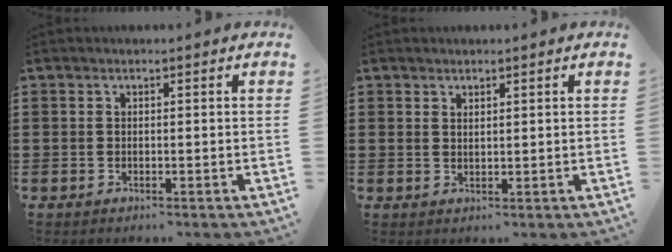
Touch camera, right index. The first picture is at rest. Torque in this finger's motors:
{"motor_torque": [-0.43, 0.79, -0.05, -0.01]}